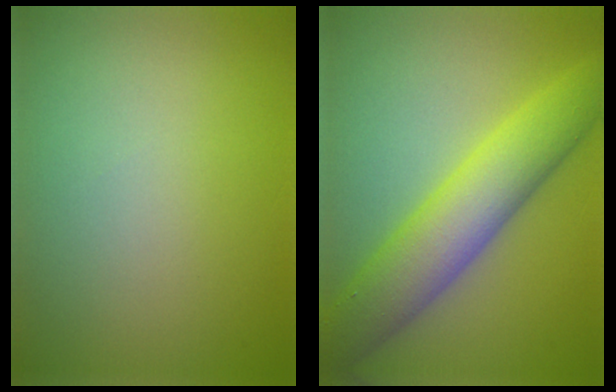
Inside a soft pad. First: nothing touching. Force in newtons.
{"total": 8.0, "press": 8.0, "slide": 0.0}